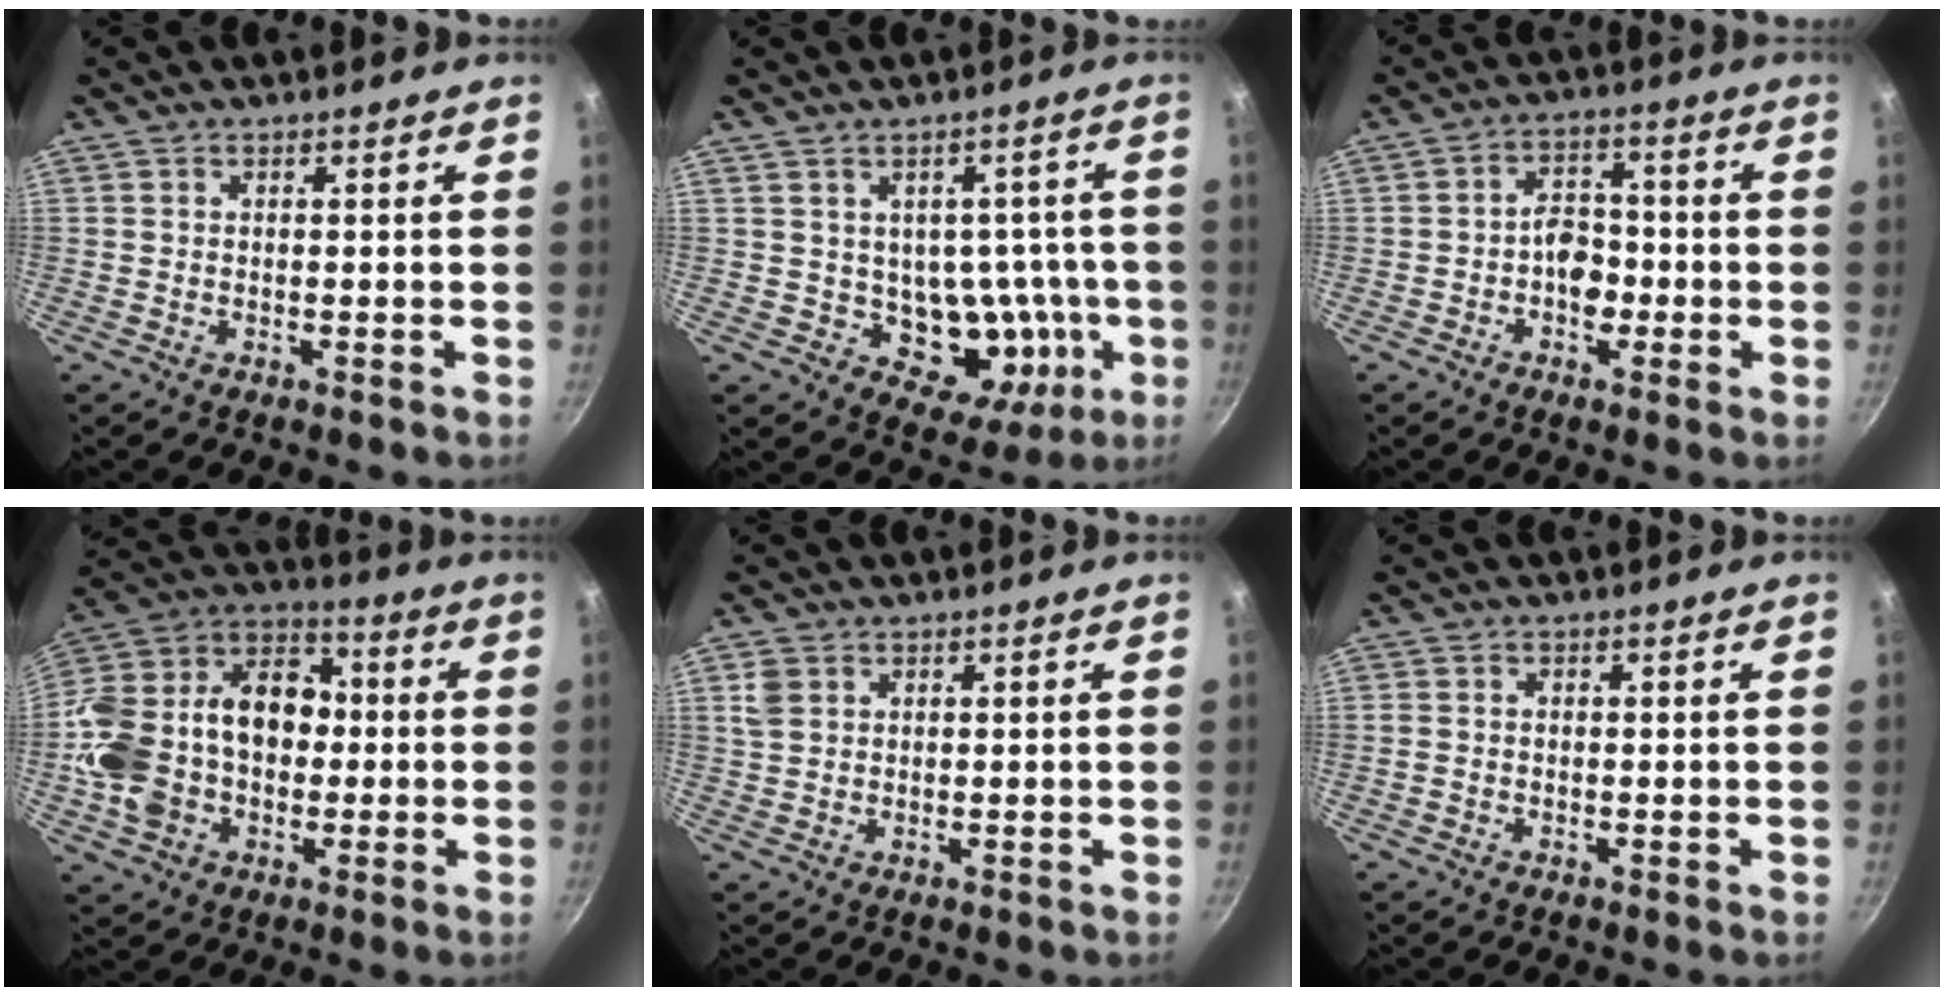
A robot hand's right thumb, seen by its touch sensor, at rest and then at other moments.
{"total": 13.1, "force": [-1.3, 10.0, 8.4], "torque": [-0.065, -0.003, -0.002]}
{"total": 6.1, "force": [-1.5, 4.3, 4.0], "torque": [-0.031, 0.021, -0.031]}
{"total": 24.6, "force": [-1.9, 18.3, 16.4], "torque": [-0.293, 0.069, -0.041]}
{"total": 3.2, "force": [1.1, 2.5, 1.6], "torque": [-0.025, 0.002, 0.025]}
{"total": 1.0, "force": [-0.2, 0.9, 0.5], "torque": [-0.010, 0.003, -0.005]}